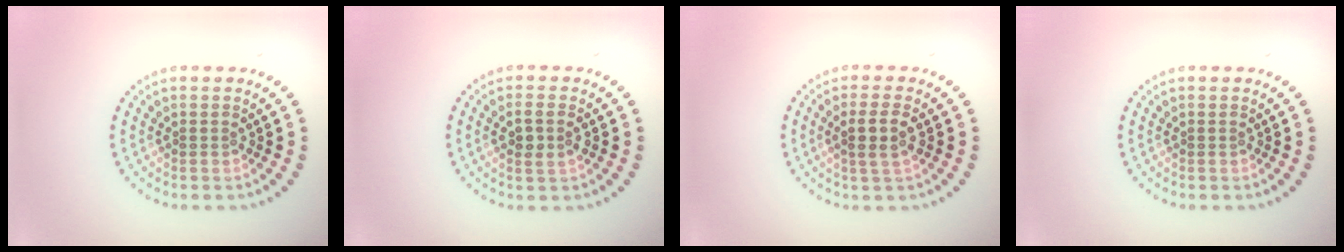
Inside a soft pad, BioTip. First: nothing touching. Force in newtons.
{"total": 1.8, "press": 1.7, "slide": 0.7}
{"total": 2.3, "press": 2.1, "slide": 1.1}
{"total": 0.0}